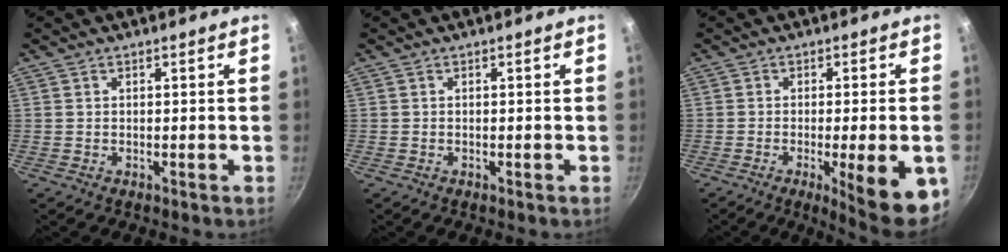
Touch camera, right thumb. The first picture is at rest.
{"total": 0.0}
{"total": 12.5, "force": [-4.2, 2.5, 11.5], "torque": [-0.141, 0.003, -0.051]}